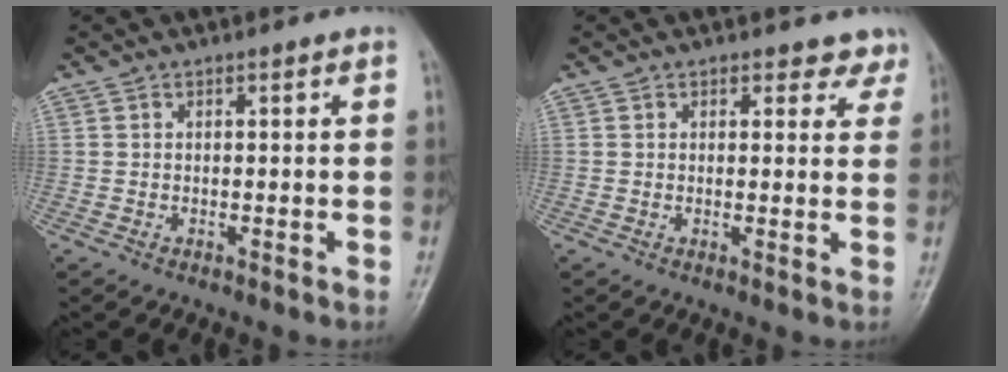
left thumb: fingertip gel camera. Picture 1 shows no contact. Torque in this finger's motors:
{"motor_torque": [-0.05, -0.13, -0.27, 0.02, 0.05]}